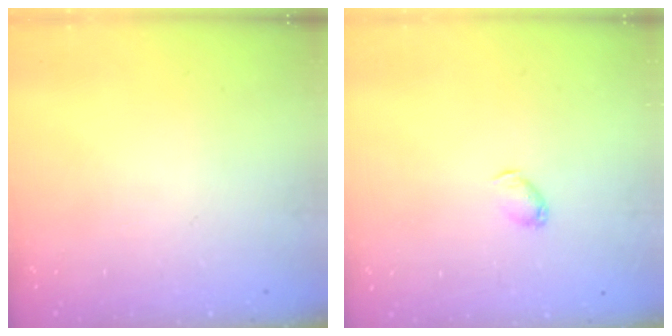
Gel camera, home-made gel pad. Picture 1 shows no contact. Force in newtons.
{"total": 2.9, "press": 2.8, "slide": 0.6}